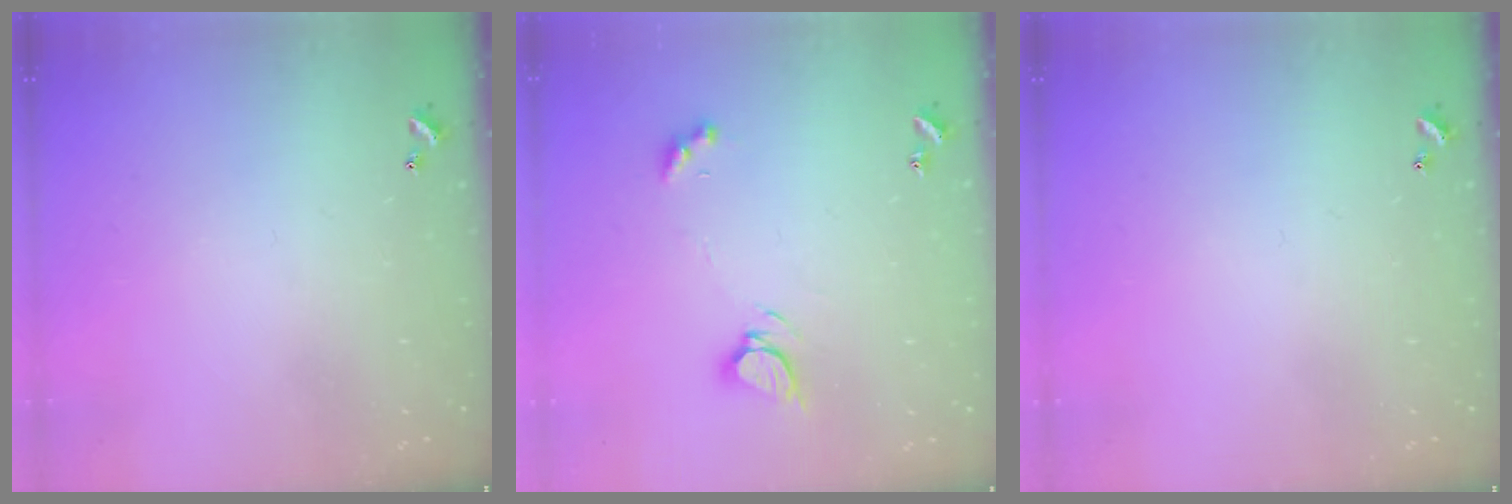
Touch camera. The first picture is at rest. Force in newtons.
{"total": 5.5, "press": 5.5, "slide": 0.7}
{"total": 0.0}